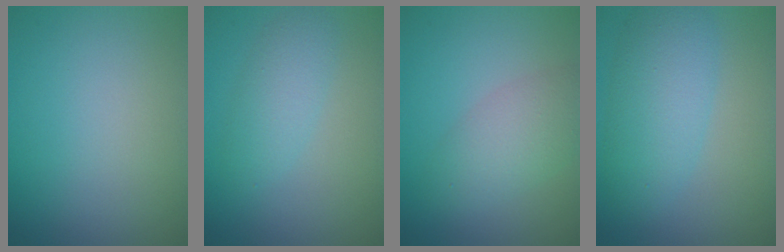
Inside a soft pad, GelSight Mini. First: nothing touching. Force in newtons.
{"total": 2.4, "press": 2.4, "slide": 0.1}
{"total": 2.7, "press": 2.7, "slide": 0.2}
{"total": 4.7, "press": 4.7, "slide": 0.1}